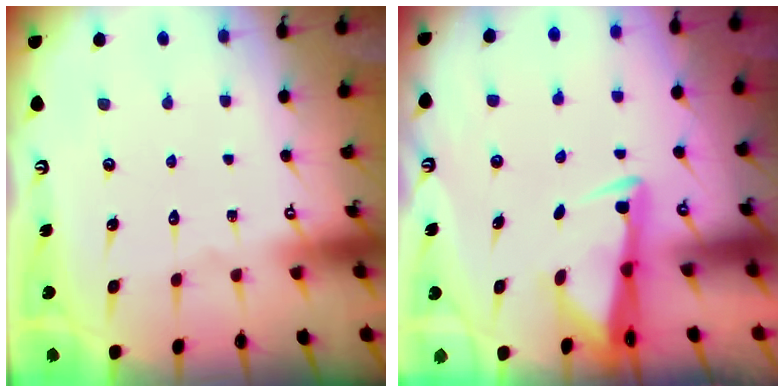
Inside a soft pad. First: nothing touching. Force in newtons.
{"total": 3.0, "press": 2.8, "slide": 0.9}